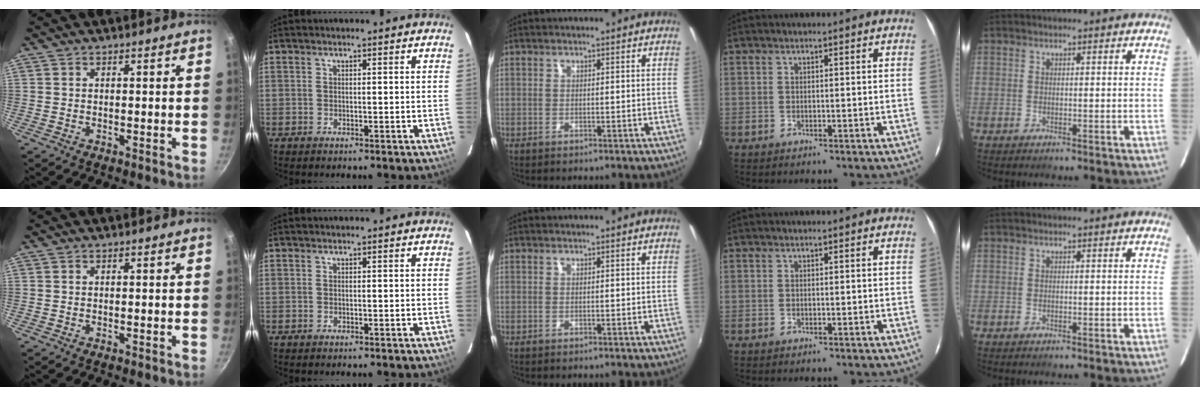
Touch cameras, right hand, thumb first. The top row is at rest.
{}